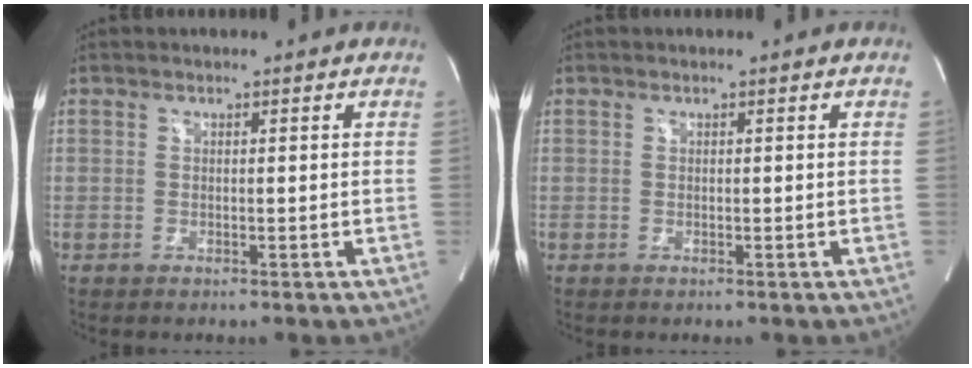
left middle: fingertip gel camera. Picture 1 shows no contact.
{"total": 0.0}